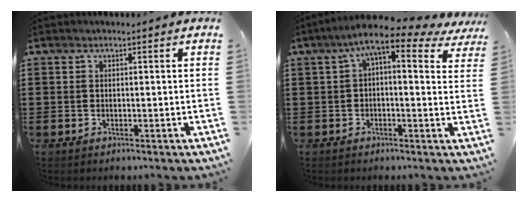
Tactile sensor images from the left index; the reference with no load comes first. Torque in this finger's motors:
{"motor_torque": [1.82, -0.32, 0.81, 0.19]}